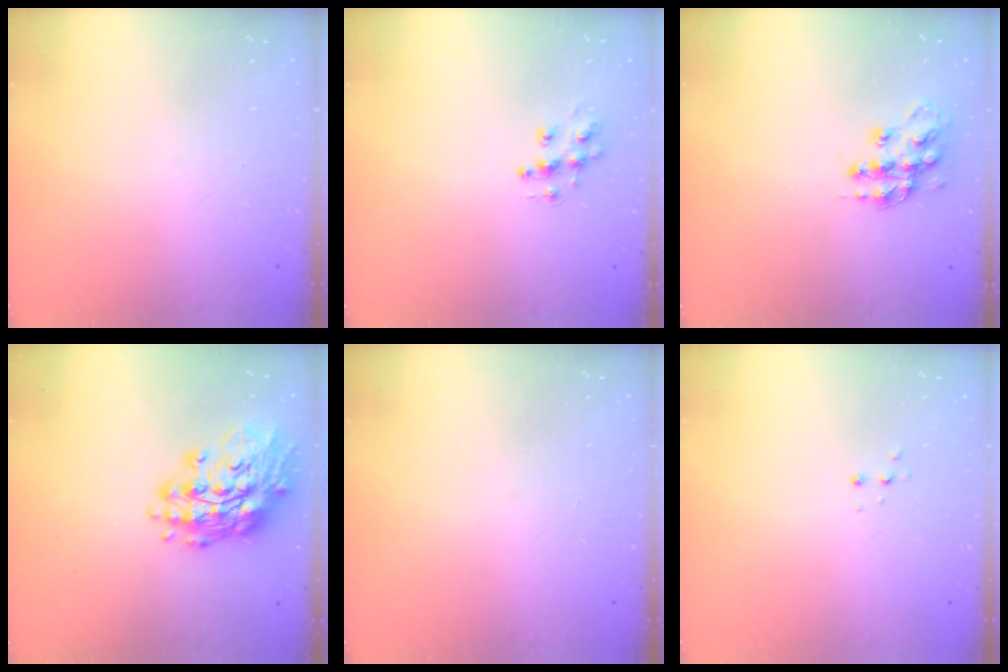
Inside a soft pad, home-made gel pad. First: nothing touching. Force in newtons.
{"total": 9.0, "press": 9.0, "slide": 0.5}
{"total": 13.8, "press": 13.7, "slide": 0.8}
{"total": 16.9, "press": 16.6, "slide": 3.1}
{"total": 0.0}
{"total": 2.8, "press": 2.8, "slide": 0.5}